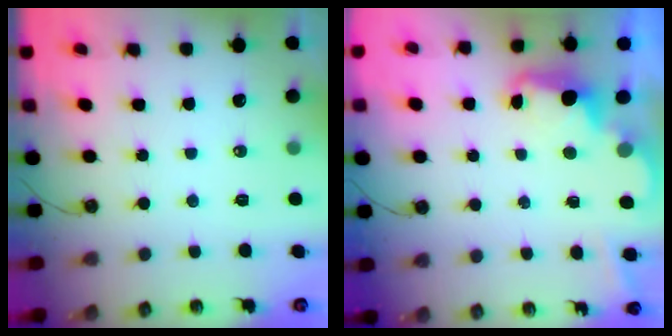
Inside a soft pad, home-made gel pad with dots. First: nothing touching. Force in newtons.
{"total": 2.4, "press": 2.3, "slide": 0.5}